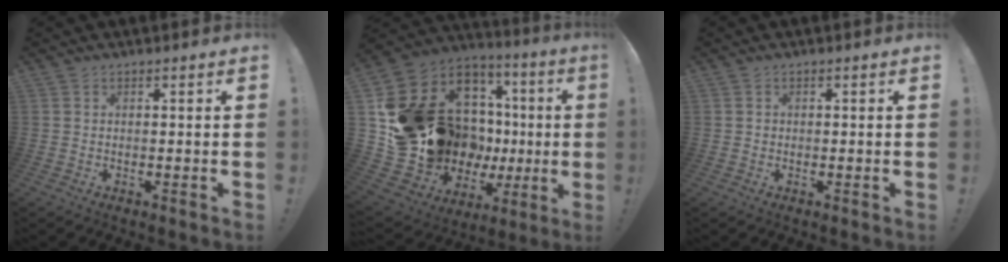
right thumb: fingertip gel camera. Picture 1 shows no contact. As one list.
[{"total": 21.9, "force": [2.7, 18.0, 12.3], "torque": [-0.178, -0.065, 0.147]}, {"total": 0.8, "force": [-0.1, 0.8, -0.1], "torque": [0.000, 0.005, -0.002]}]